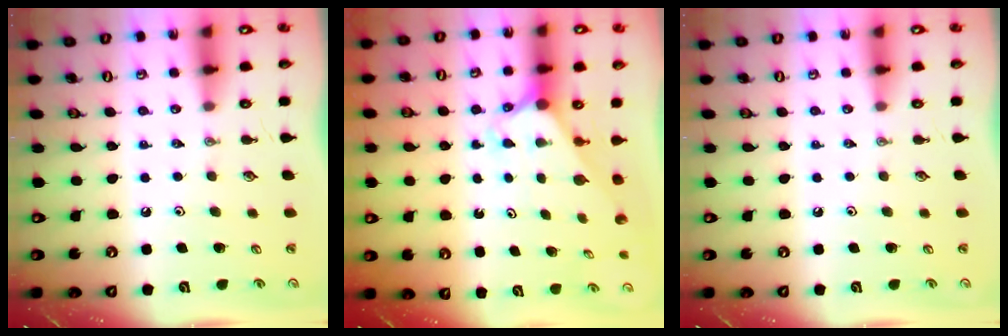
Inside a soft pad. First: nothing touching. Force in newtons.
{"total": 2.2, "press": 2.2, "slide": 0.2}
{"total": 0.0}